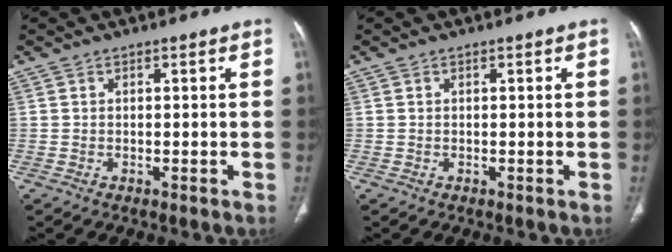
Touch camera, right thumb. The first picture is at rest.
{"total": 0.0}